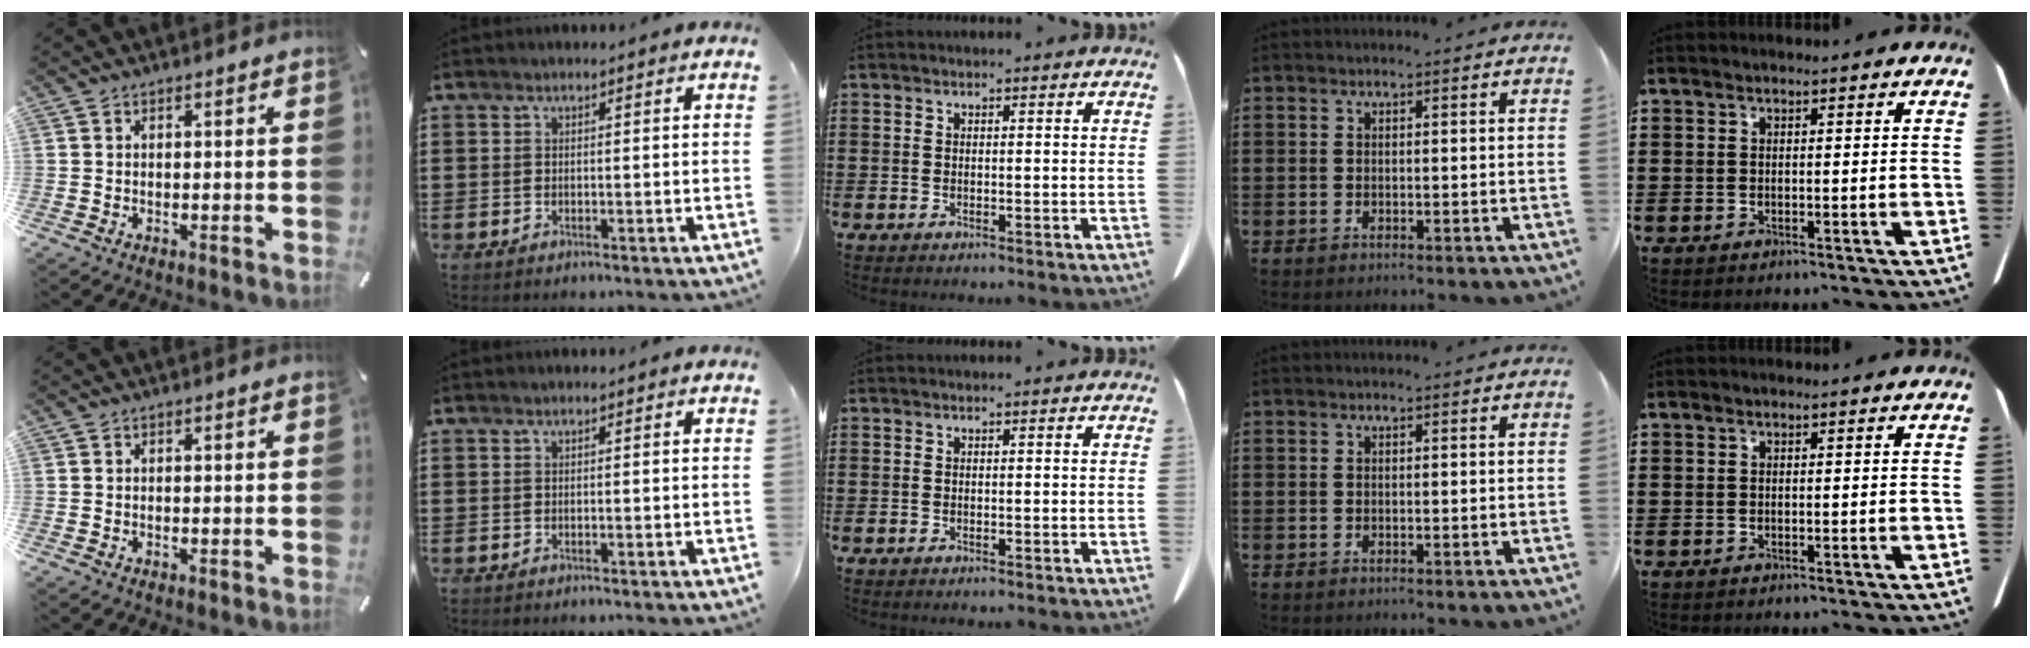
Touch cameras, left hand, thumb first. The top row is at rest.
{}